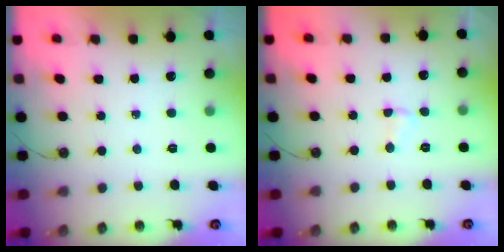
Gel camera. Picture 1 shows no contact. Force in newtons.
{"total": 1.8, "press": 1.7, "slide": 0.4}